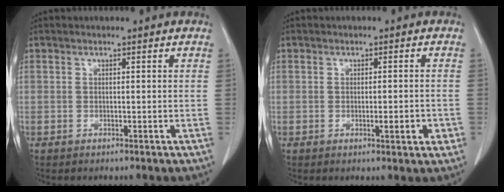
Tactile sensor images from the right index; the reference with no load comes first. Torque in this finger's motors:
{"motor_torque": [0.40, -0.33, 0.22, 0.05]}